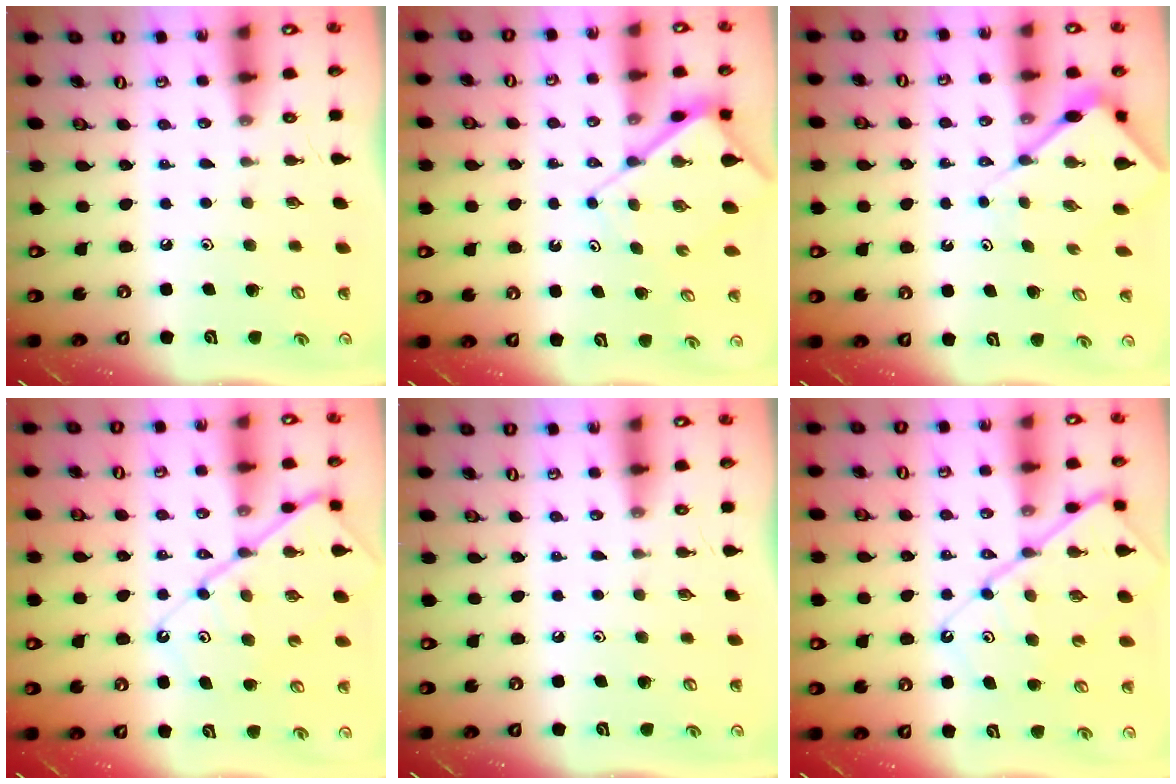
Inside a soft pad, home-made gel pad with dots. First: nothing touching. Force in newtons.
{"total": 7.5, "press": 7.4, "slide": 0.7}
{"total": 6.1, "press": 6.1, "slide": 0.5}
{"total": 13.1, "press": 13.1, "slide": 1.3}
{"total": 0.0}
{"total": 13.1, "press": 13.1, "slide": 1.3}